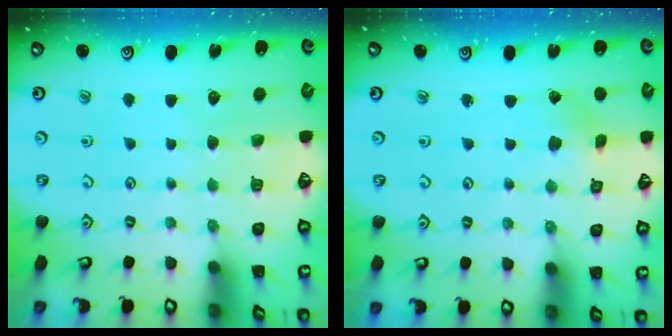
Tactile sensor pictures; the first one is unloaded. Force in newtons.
{"total": 2.3, "press": 2.3, "slide": 0.3}